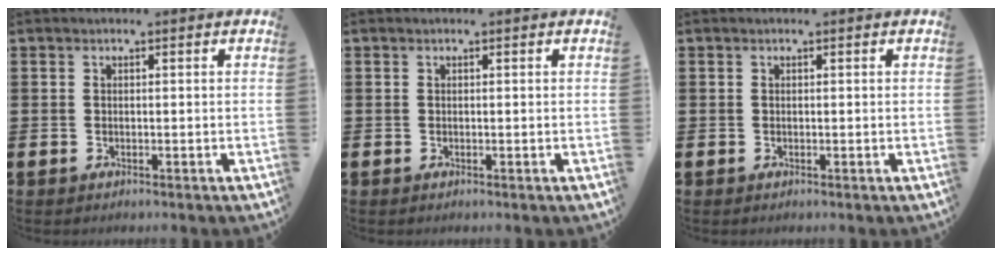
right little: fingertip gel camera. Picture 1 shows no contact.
{"total": 0.0}
{"total": 0.0}